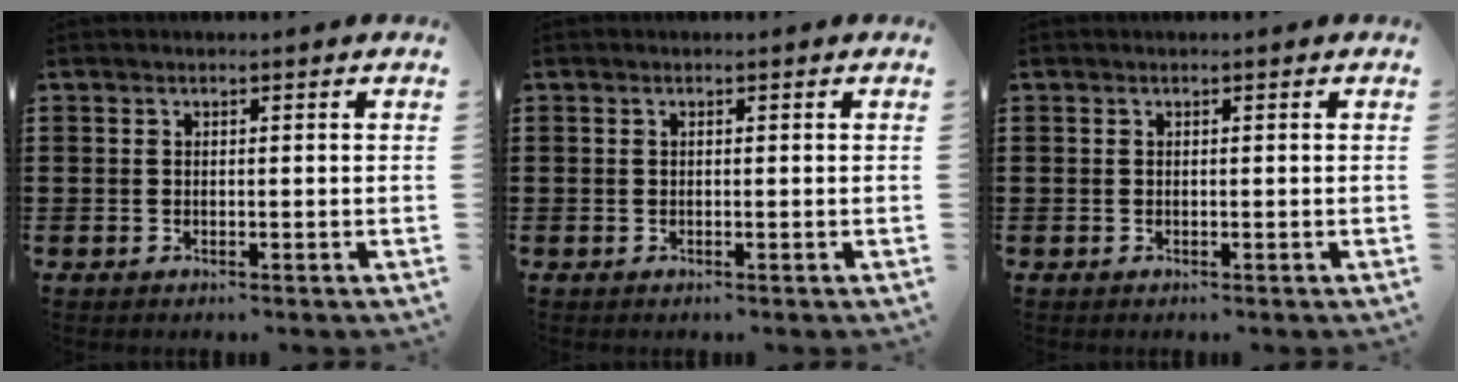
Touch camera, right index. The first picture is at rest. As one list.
[{"total": 0.0}, {"total": 0.0}]